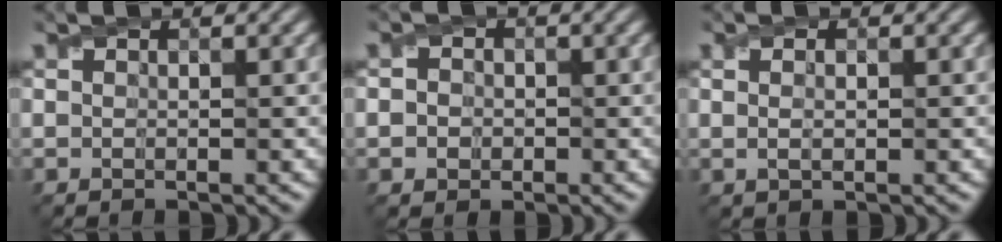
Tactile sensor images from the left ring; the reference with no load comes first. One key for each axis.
{"total": 2.3, "fx": 0.1, "fy": 2.0, "fz": 1.0, "tx": 0.002, "ty": 0.010, "tz": -0.015}
{"total": 1.5, "fx": 0.2, "fy": 0.6, "fz": 1.3, "tx": -0.021, "ty": -0.004, "tz": 0.009}